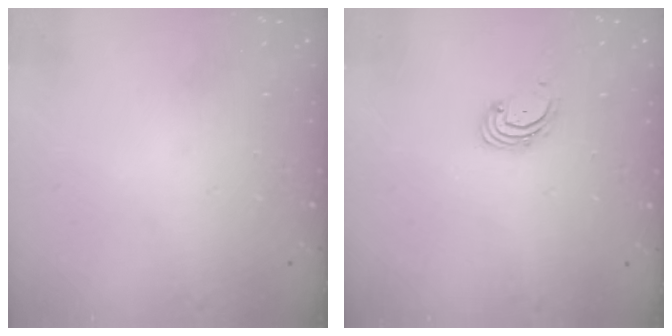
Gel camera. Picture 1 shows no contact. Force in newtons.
{"total": 2.0, "press": 1.9, "slide": 0.6}